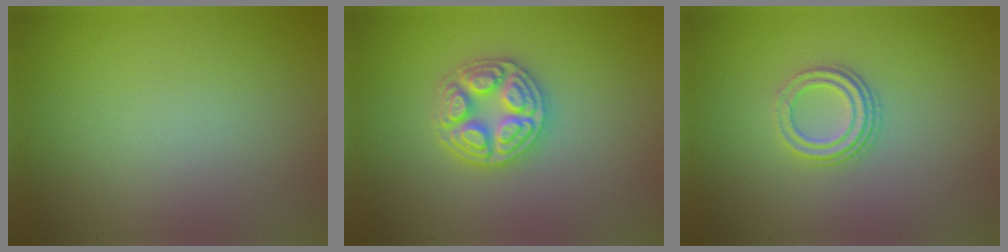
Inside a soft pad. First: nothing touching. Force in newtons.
{"total": 4.6, "press": 4.6, "slide": 0.5}
{"total": 3.0, "press": 2.3, "slide": 1.9}